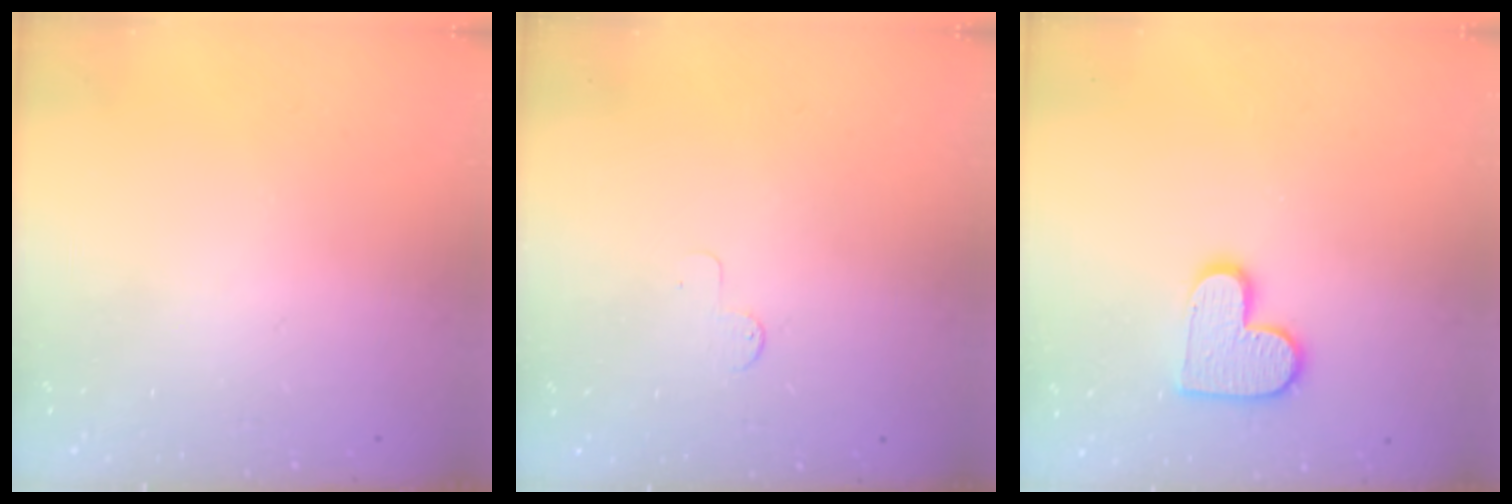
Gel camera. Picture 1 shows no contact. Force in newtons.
{"total": 2.6, "press": 2.6, "slide": 0.3}
{"total": 11.9, "press": 11.9, "slide": 0.6}